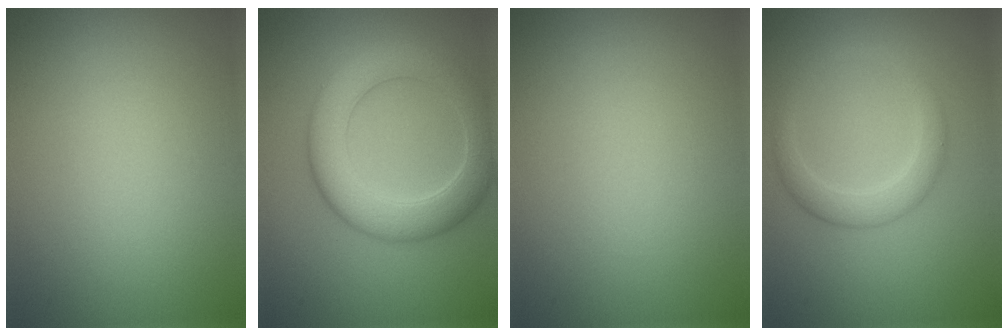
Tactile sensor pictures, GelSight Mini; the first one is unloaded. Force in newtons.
{"total": 6.3, "press": 6.3, "slide": 0.2}
{"total": 0.0}
{"total": 2.6, "press": 2.6, "slide": 0.1}